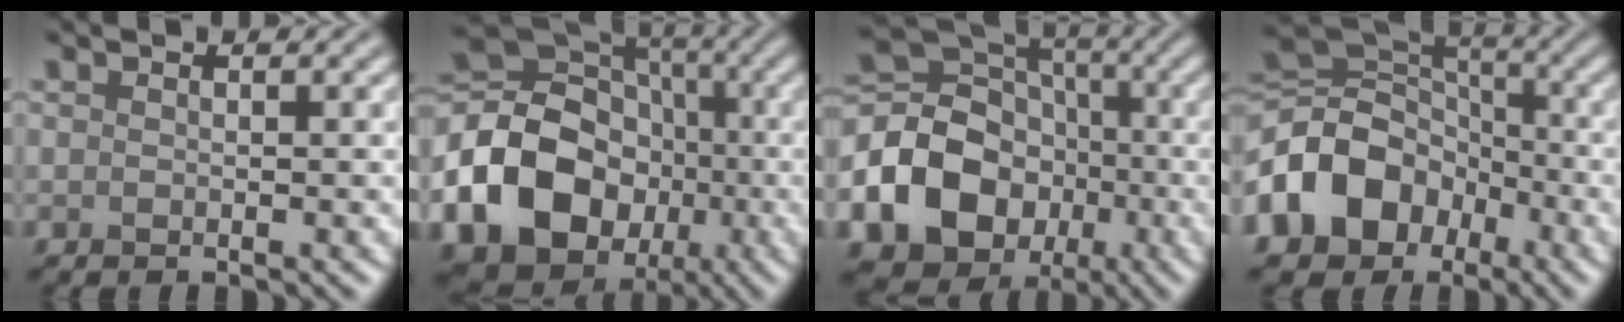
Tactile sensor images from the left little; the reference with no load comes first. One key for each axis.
{"total": 17.2, "fx": -5.2, "fy": 14.2, "fz": 8.2, "tx": -0.186, "ty": -0.012, "tz": -0.115}
{"total": 15.1, "fx": -4.9, "fy": 12.7, "fz": 6.6, "tx": -0.147, "ty": -0.022, "tz": -0.103}
{"total": 10.9, "fx": -4.3, "fy": 8.6, "fz": 5.2, "tx": -0.115, "ty": 0.002, "tz": -0.099}